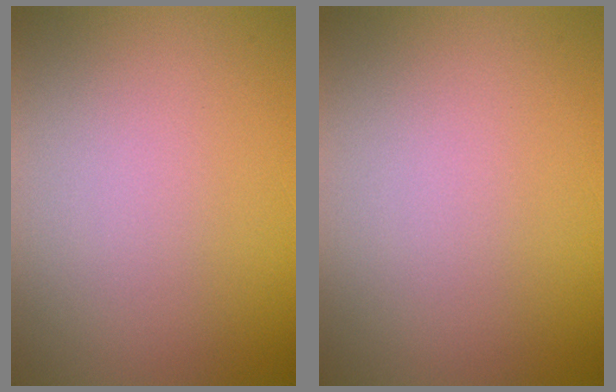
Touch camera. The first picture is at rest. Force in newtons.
{"total": 0.0}